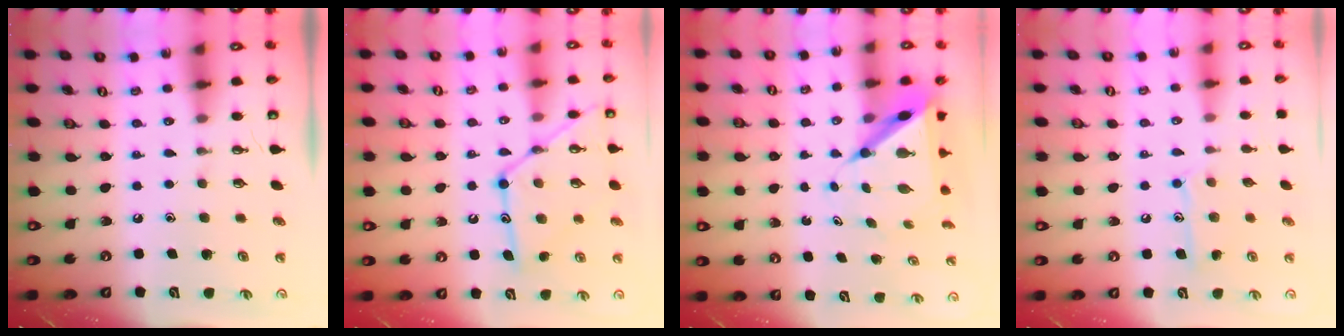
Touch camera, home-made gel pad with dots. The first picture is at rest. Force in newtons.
{"total": 17.5, "press": 17.4, "slide": 1.5}
{"total": 9.8, "press": 9.8, "slide": 0.4}
{"total": 10.1, "press": 10.1, "slide": 0.7}